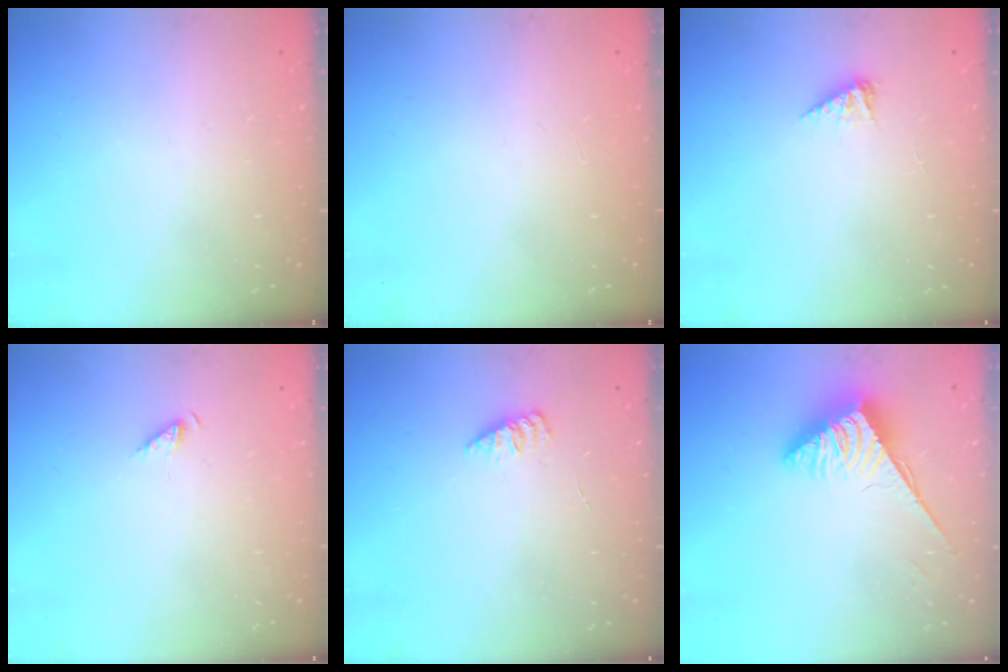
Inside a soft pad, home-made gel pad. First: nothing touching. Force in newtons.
{"total": 0.0}
{"total": 2.5, "press": 2.5, "slide": 0.4}
{"total": 2.2, "press": 2.1, "slide": 0.4}
{"total": 2.0, "press": 2.0, "slide": 0.4}
{"total": 3.7, "press": 3.7, "slide": 0.6}